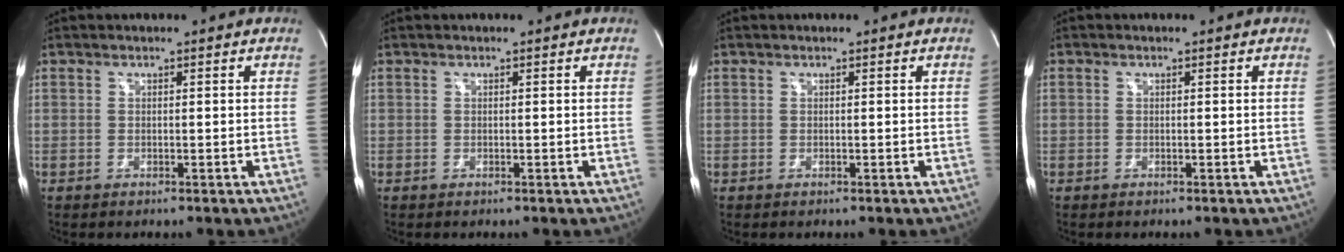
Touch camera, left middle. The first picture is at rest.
{"total": 0.0}
{"total": 0.0}
{"total": 0.0}